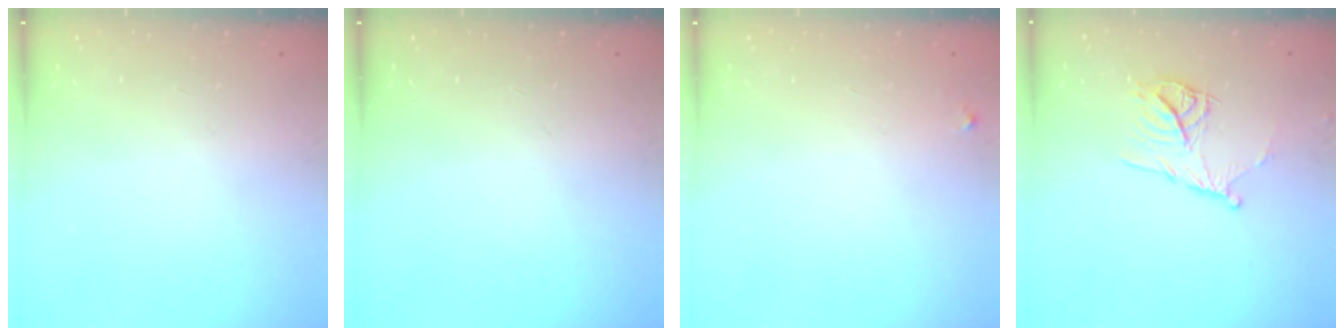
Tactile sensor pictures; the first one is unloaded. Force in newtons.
{"total": 0.0}
{"total": 2.3, "press": 2.3, "slide": 0.2}
{"total": 11.8, "press": 11.8, "slide": 0.9}